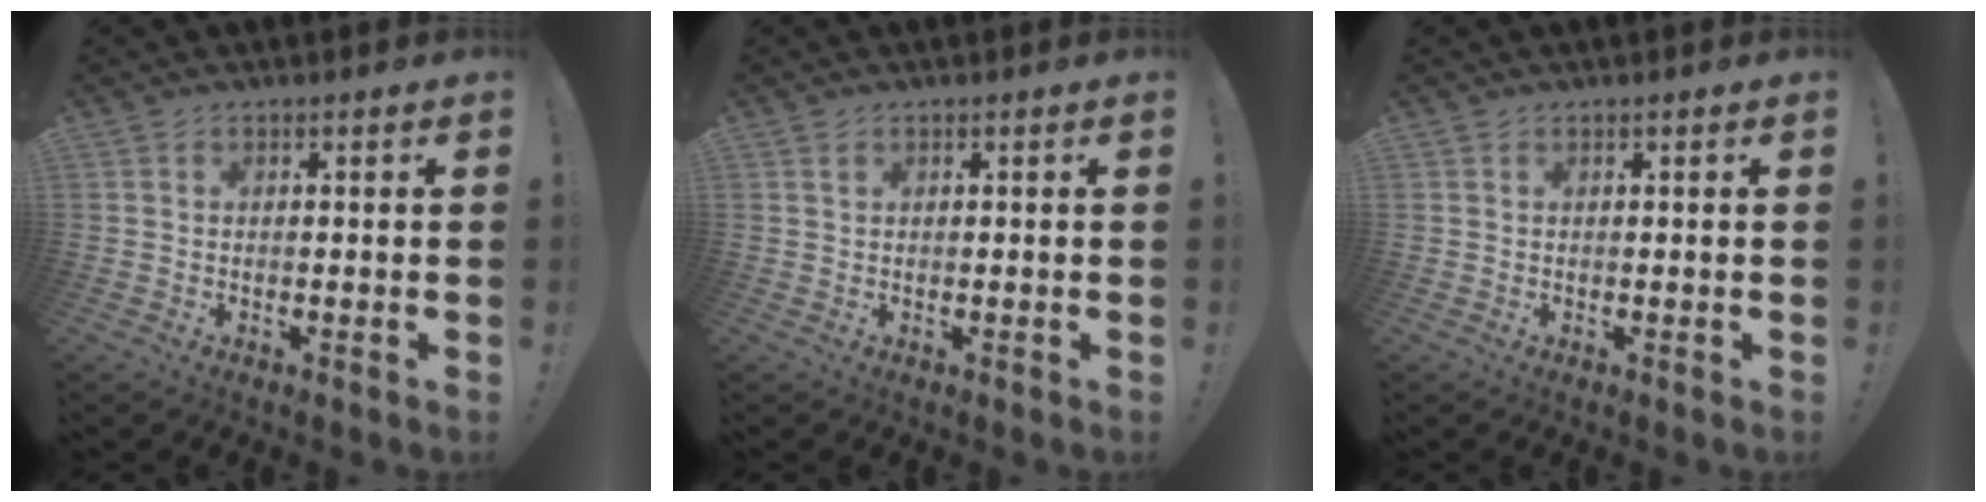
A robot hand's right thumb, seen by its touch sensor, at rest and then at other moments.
{"total": 1.0, "force": [0.6, 0.6, 0.5], "torque": [-0.003, -0.002, 0.009]}
{"total": 0.0}